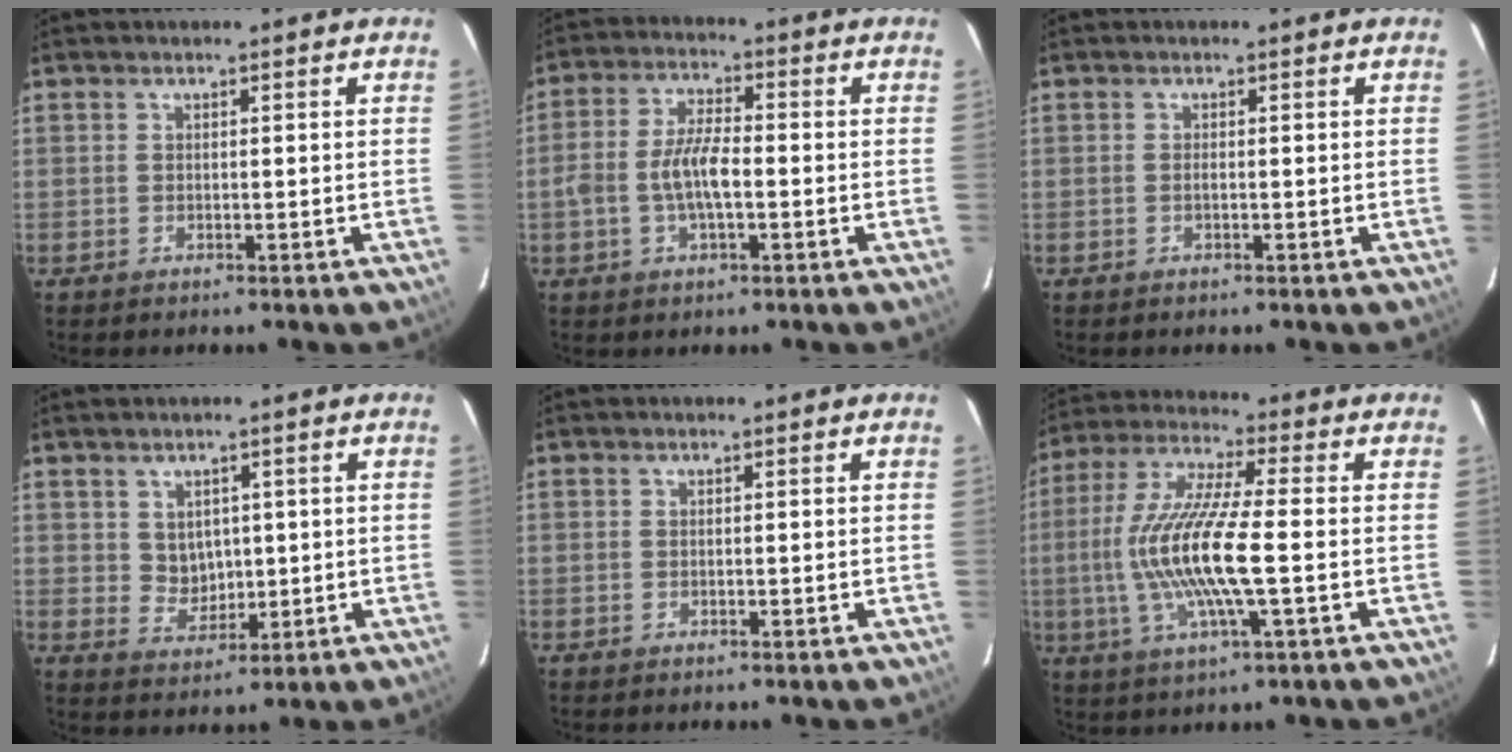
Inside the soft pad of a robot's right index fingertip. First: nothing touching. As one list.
[{"total": 7.2, "force": [-1.5, 2.8, 6.5], "torque": [-0.132, 0.009, -0.029]}, {"total": 0.6, "force": [-0.1, 0.1, 0.5], "torque": [-0.009, 0.001, -0.003]}, {"total": 4.6, "force": [1.2, 4.0, 1.9], "torque": [-0.030, 0.004, 0.035]}, {"total": 0.0}, {"total": 15.1, "force": [-2.0, 2.0, 14.9], "torque": [-0.296, -0.004, -0.038]}]